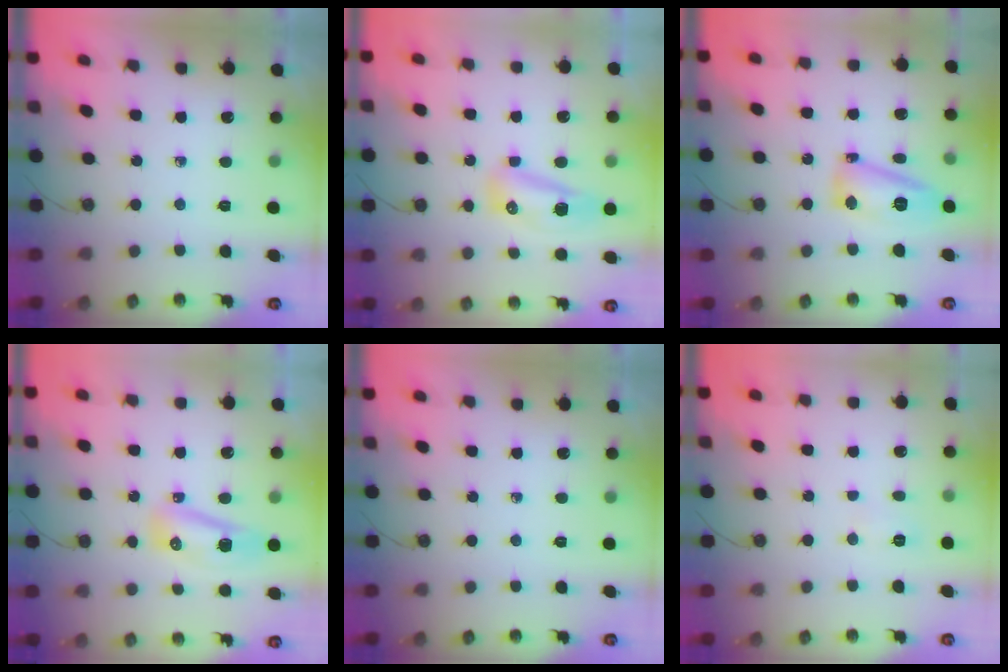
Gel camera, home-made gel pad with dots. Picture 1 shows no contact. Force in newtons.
{"total": 8.2, "press": 8.1, "slide": 1.2}
{"total": 13.0, "press": 13.0, "slide": 1.2}
{"total": 8.4, "press": 8.3, "slide": 1.5}
{"total": 0.0}
{"total": 4.8, "press": 4.7, "slide": 1.1}